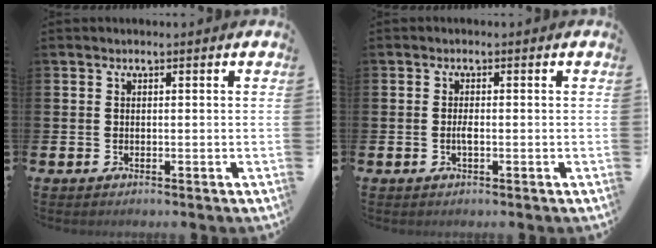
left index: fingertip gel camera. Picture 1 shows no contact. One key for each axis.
{"total": 1.2, "fx": -0.3, "fy": 0.3, "fz": 1.1, "tx": -0.020, "ty": -0.001, "tz": -0.005}